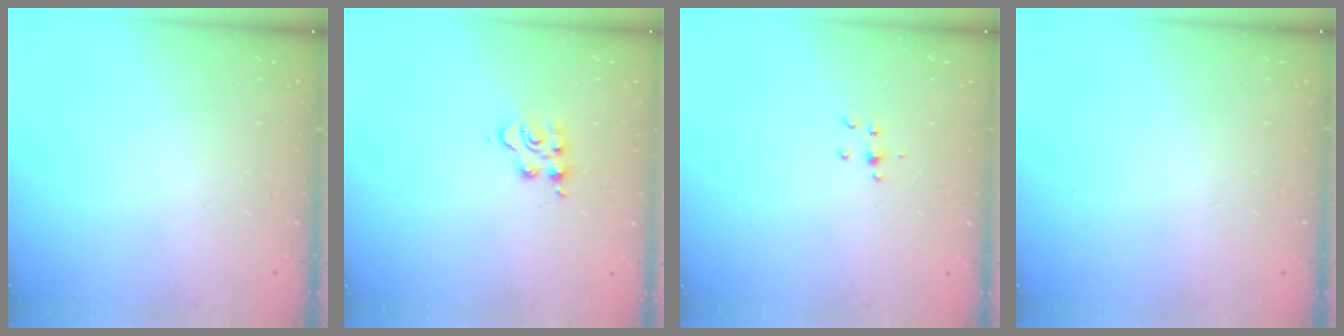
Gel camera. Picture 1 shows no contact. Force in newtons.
{"total": 4.8, "press": 4.8, "slide": 0.2}
{"total": 3.7, "press": 3.6, "slide": 0.9}
{"total": 0.0}